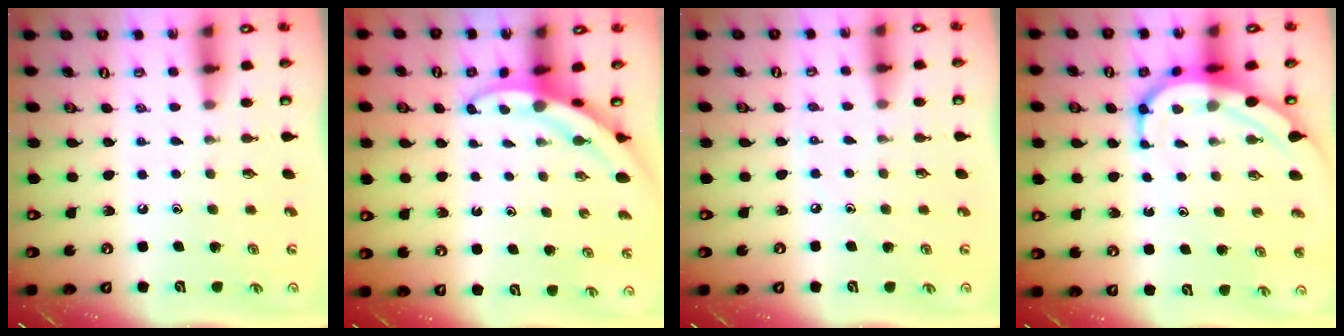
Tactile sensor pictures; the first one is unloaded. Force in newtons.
{"total": 2.8, "press": 2.8, "slide": 0.3}
{"total": 2.3, "press": 2.3, "slide": 0.3}
{"total": 8.9, "press": 8.9, "slide": 1.0}